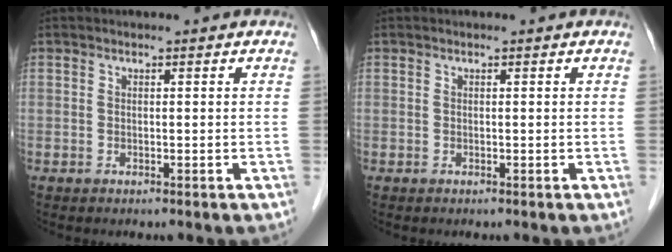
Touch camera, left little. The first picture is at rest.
{"total": 0.0}